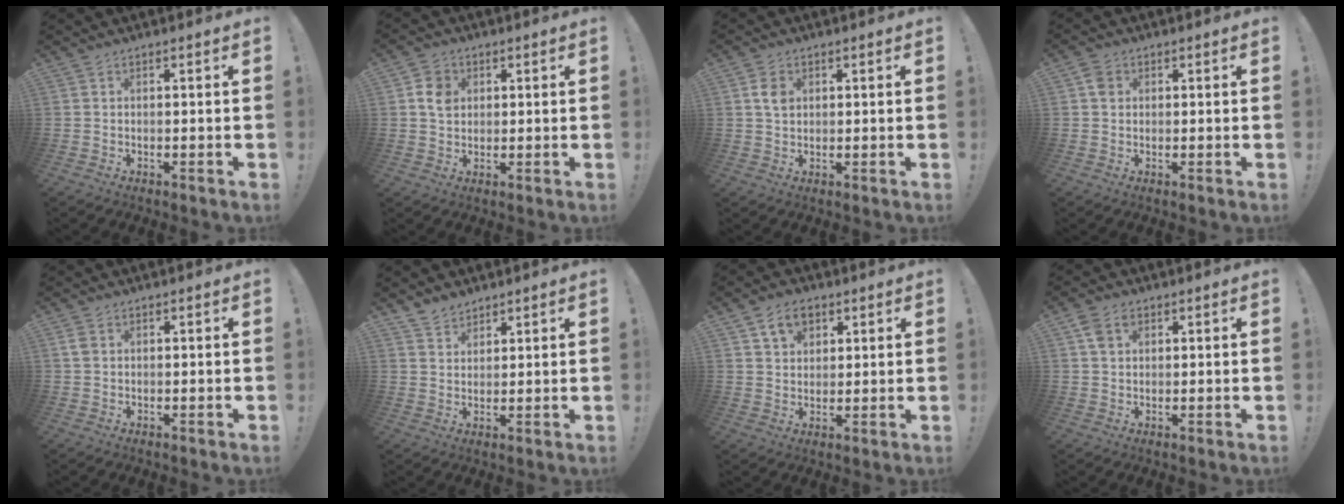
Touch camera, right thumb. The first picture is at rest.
{"total": 6.1, "force": [1.7, 5.1, 2.9], "torque": [-0.032, 0.002, 0.031]}
{"total": 4.5, "force": [1.4, 3.3, 2.8], "torque": [-0.034, -0.002, 0.023]}
{"total": 3.5, "force": [1.0, 2.9, 1.6], "torque": [-0.021, 0.003, 0.020]}
{"total": 2.6, "force": [1.1, 1.7, 1.7], "torque": [-0.027, 0.003, 0.020]}
{"total": 4.8, "force": [4.1, 2.3, 0.5], "torque": [-0.002, -0.031, 0.078]}
{"total": 7.8, "force": [4.1, 5.6, 3.5], "torque": [-0.046, -0.011, 0.078]}
{"total": 4.7, "force": [2.0, 3.3, 2.7], "torque": [-0.037, -0.002, 0.039]}